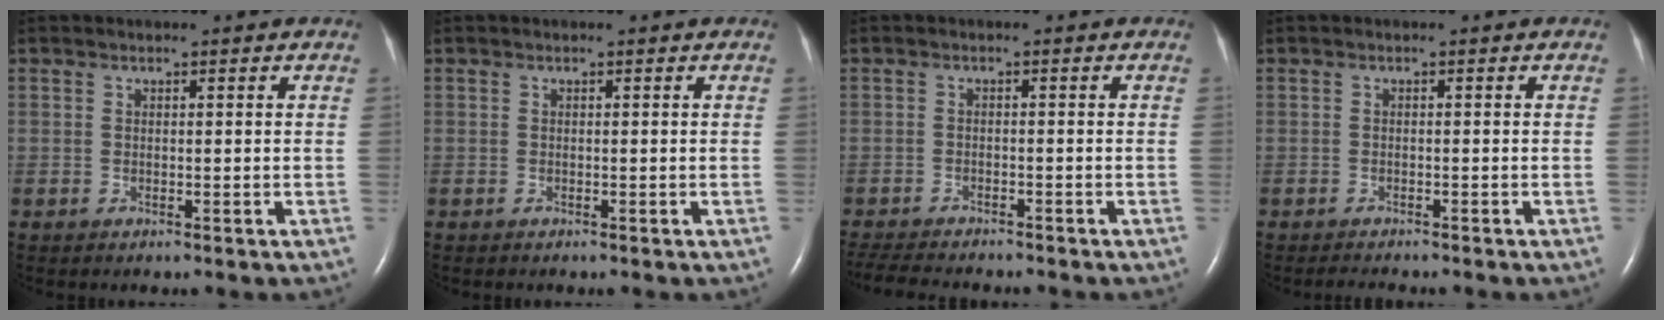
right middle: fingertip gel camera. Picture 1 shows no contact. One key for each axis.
{"total": 0.0}
{"total": 8.3, "fx": -7.5, "fy": 1.4, "fz": 3.2, "tx": -0.054, "ty": -0.012, "tz": -0.114}
{"total": 2.2, "fx": -2.1, "fy": 0.3, "fz": 0.8, "tx": -0.018, "ty": -0.006, "tz": -0.026}